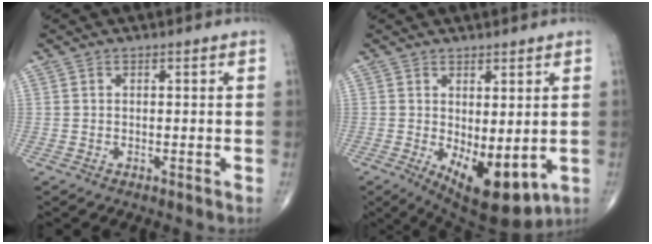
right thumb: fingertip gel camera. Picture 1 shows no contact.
{"total": 11.4, "force": [-2.0, 4.9, 10.1], "torque": [-0.140, -0.021, -0.009]}